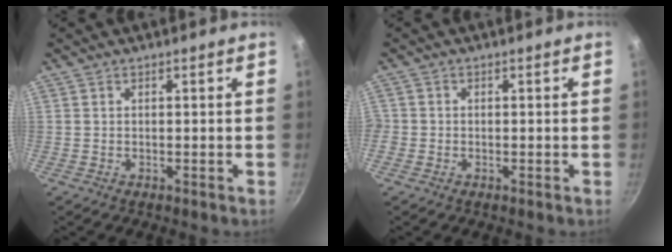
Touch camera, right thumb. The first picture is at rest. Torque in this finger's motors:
{"motor_torque": [-0.22, 0.83, 0.55, 0.50, 0.17]}